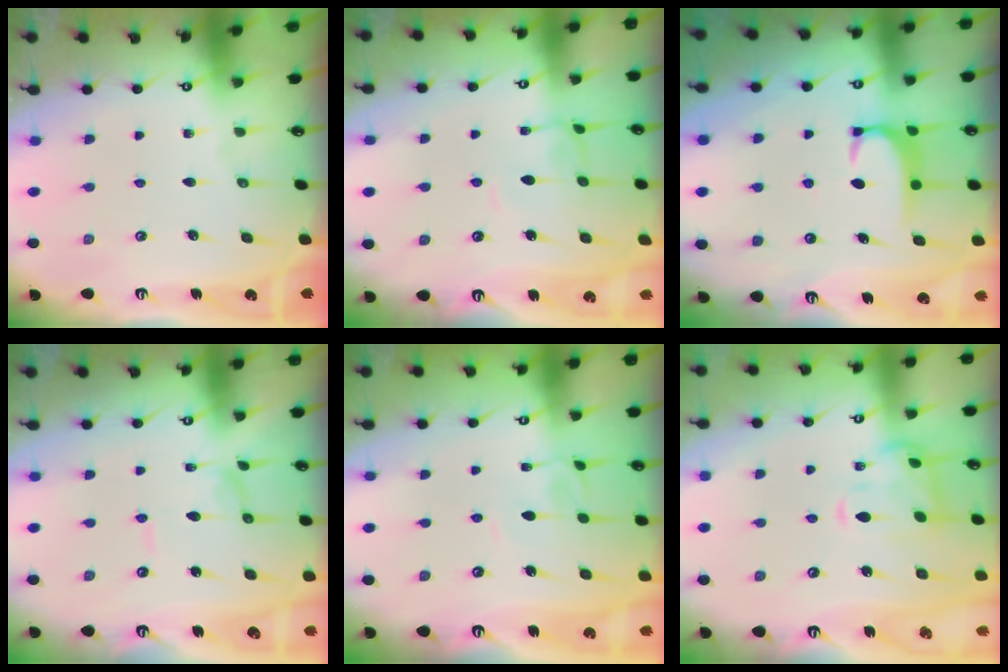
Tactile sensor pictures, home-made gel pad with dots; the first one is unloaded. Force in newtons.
{"total": 1.4, "press": 1.4, "slide": 0.4}
{"total": 1.7, "press": 1.7, "slide": 0.5}
{"total": 1.1, "press": 1.0, "slide": 0.3}
{"total": 3.1, "press": 3.1, "slide": 0.2}
{"total": 2.6, "press": 2.5, "slide": 0.7}